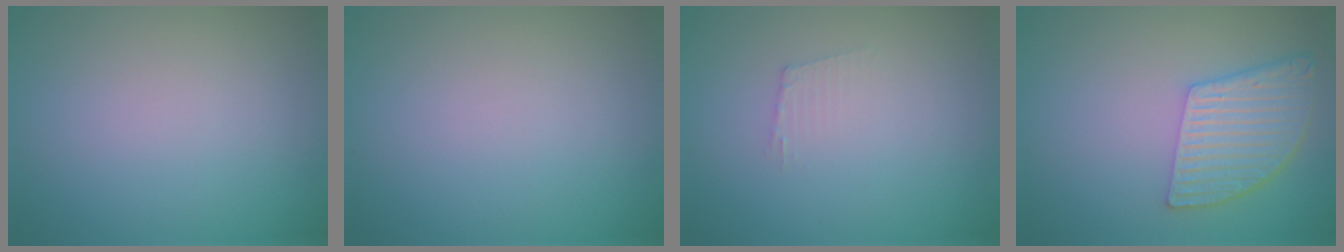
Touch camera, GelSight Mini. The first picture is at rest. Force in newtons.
{"total": 0.0}
{"total": 1.1, "press": 1.0, "slide": 0.2}
{"total": 5.2, "press": 4.1, "slide": 3.2}